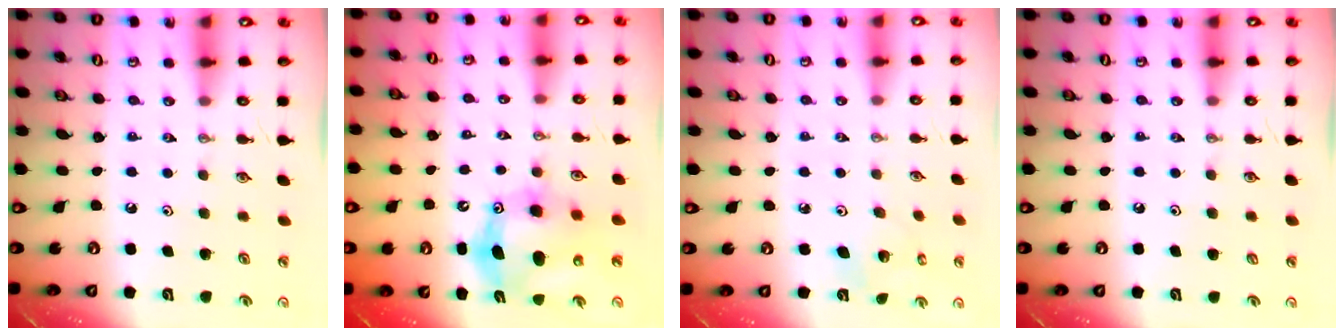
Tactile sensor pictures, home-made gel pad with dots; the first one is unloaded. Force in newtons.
{"total": 11.6, "press": 11.3, "slide": 2.7}
{"total": 4.2, "press": 4.2, "slide": 0.3}
{"total": 1.1, "press": 0.1, "slide": 1.1}